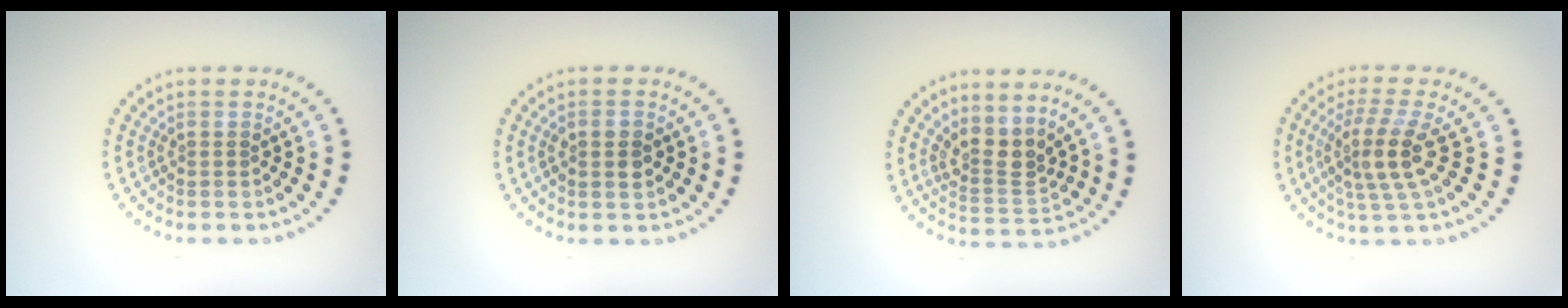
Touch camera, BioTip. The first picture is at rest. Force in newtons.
{"total": 1.8, "press": 1.8, "slide": 0.2}
{"total": 3.0, "press": 2.3, "slide": 1.8}
{"total": 3.9, "press": 3.3, "slide": 2.0}